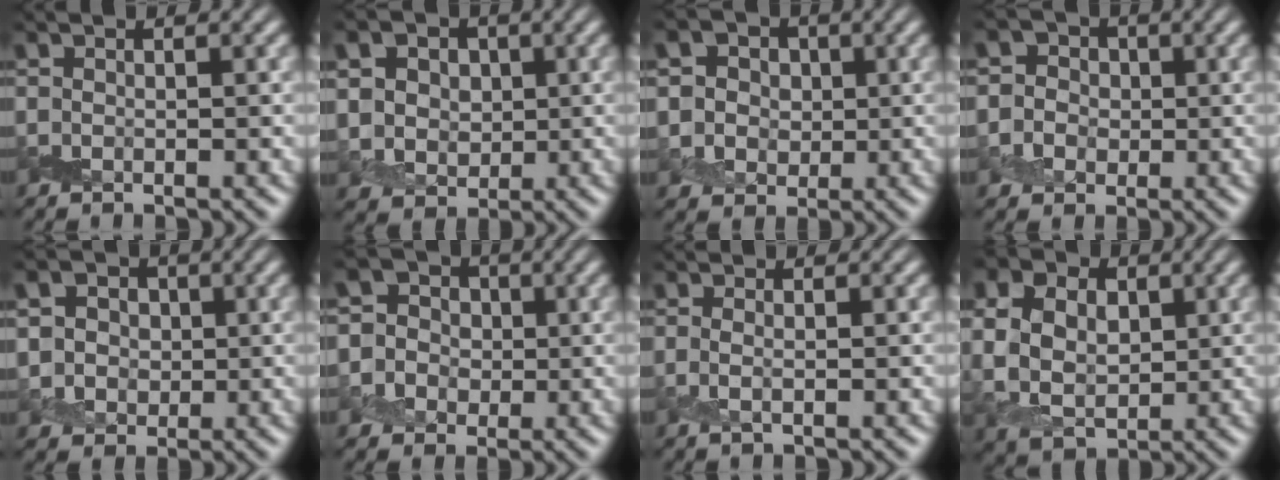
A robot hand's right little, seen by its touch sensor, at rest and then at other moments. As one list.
[{"total": 7.8, "force": [2.5, 6.4, 3.7], "torque": [-0.078, 0.020, 0.027]}, {"total": 5.8, "force": [1.7, 5.0, 2.5], "torque": [-0.043, 0.015, 0.014]}, {"total": 4.9, "force": [0.5, 4.6, 1.7], "torque": [-0.008, 0.030, -0.014]}, {"total": 5.7, "force": [1.6, 4.8, 2.6], "torque": [-0.048, 0.016, 0.012]}, {"total": 6.1, "force": [0.0, 5.9, 1.7], "torque": [-0.023, 0.035, -0.029]}, {"total": 0.9, "force": [-0.1, 0.3, 0.9], "torque": [-0.020, -0.004, -0.003]}, {"total": 9.9, "force": [2.6, 7.4, 6.0], "torque": [-0.118, 0.030, 0.033]}]